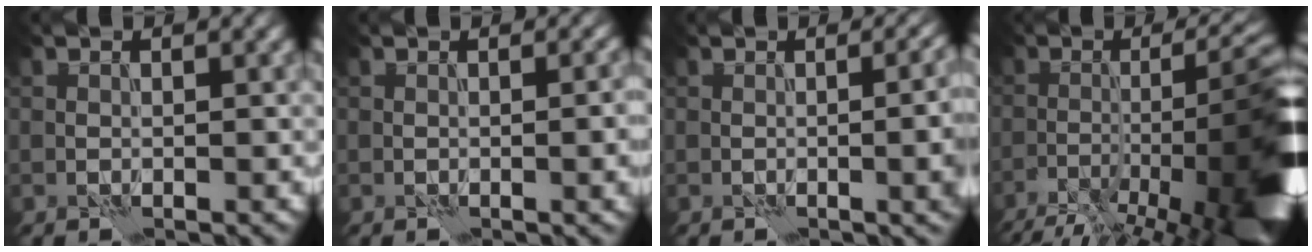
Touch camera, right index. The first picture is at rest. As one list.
[{"total": 3.0, "force": [-0.4, 0.7, 2.8], "torque": [-0.034, -0.001, -0.004]}, {"total": 7.8, "force": [-0.5, 3.3, 7.0], "torque": [-0.050, 0.001, 0.000]}, {"total": 15.6, "force": [-7.9, 4.6, 12.6], "torque": [-0.139, 0.009, -0.114]}]